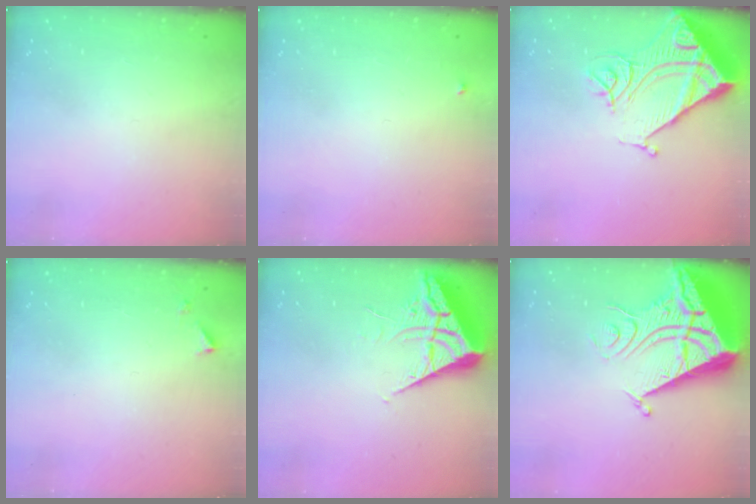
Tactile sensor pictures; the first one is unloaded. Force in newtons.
{"total": 3.0, "press": 3.0, "slide": 0.4}
{"total": 16.6, "press": 16.5, "slide": 1.7}
{"total": 3.2, "press": 3.2, "slide": 0.3}
{"total": 6.5, "press": 6.4, "slide": 0.7}
{"total": 12.7, "press": 12.6, "slide": 1.2}